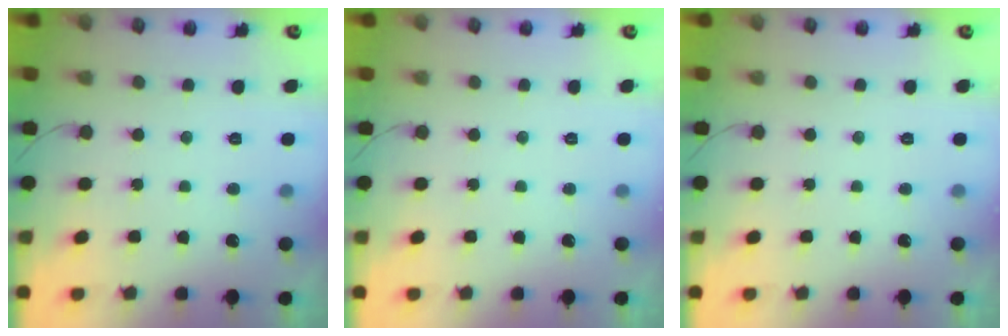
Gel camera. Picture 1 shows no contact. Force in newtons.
{"total": 0.0}
{"total": 0.0}